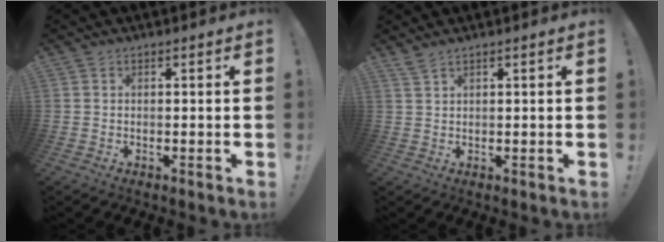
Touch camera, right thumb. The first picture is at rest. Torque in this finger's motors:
{"motor_torque": [-0.37, 0.00, -0.03, -0.15, 0.00]}